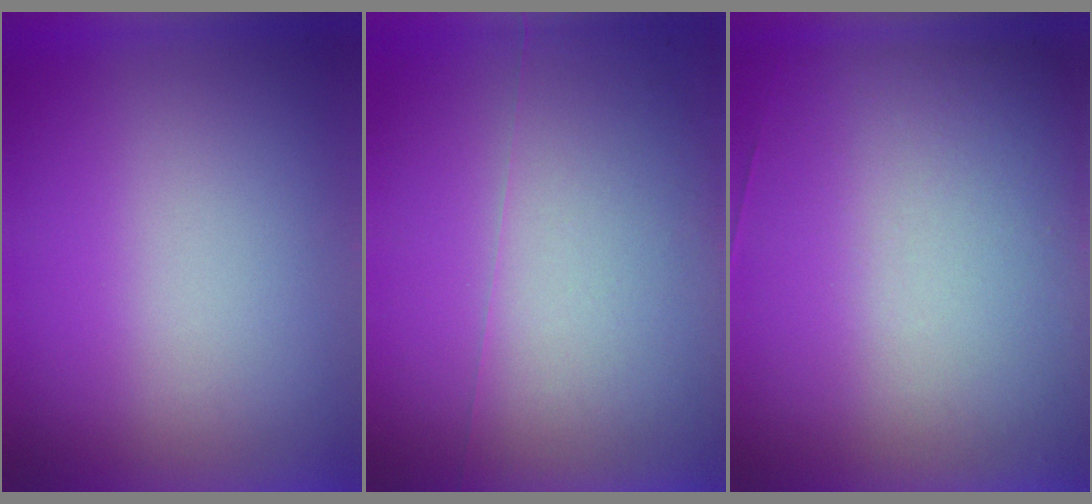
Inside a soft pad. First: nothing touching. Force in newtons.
{"total": 5.9}
{"total": 4.7}